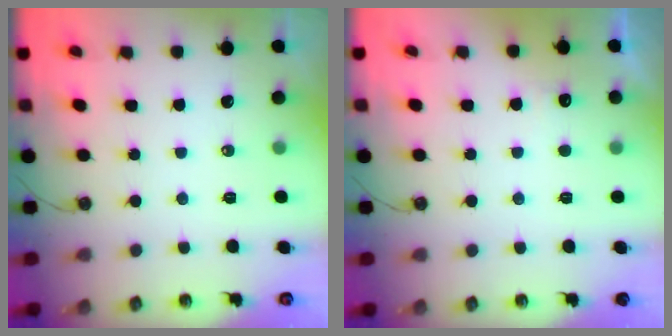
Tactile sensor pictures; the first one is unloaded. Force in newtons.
{"total": 5.0, "press": 4.8, "slide": 1.2}